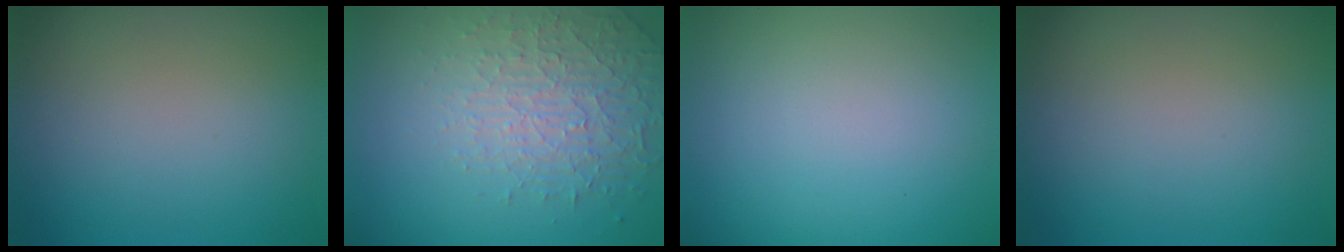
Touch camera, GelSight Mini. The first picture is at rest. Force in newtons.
{"total": 4.6, "press": 3.4, "slide": 3.1}
{"total": 0.0}
{"total": 0.0}